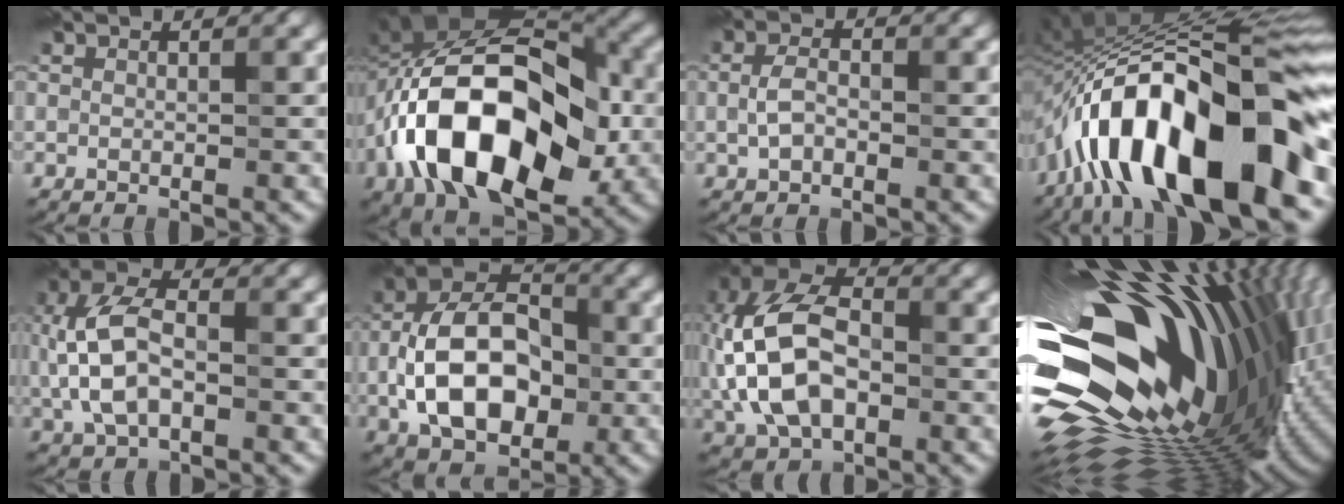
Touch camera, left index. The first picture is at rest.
{"total": 15.5, "force": [-4.0, 9.5, 11.6], "torque": [-0.184, 0.007, -0.082]}
{"total": 2.0, "force": [-0.3, 1.1, 1.7], "torque": [-0.042, 0.010, -0.010]}
{"total": 17.7, "force": [-6.8, 6.1, 15.1], "torque": [-0.222, 0.045, -0.127]}
{"total": 6.5, "force": [0.2, 3.8, 5.2], "torque": [-0.119, 0.012, -0.002]}
{"total": 10.5, "force": [-1.8, 6.5, 8.0], "torque": [-0.146, 0.019, -0.040]}
{"total": 11.0, "force": [-0.6, 7.0, 8.5], "torque": [-0.196, 0.019, -0.024]}
{"total": 20.6, "force": [1.8, 11.1, 17.3], "torque": [-0.301, -0.019, 0.019]}